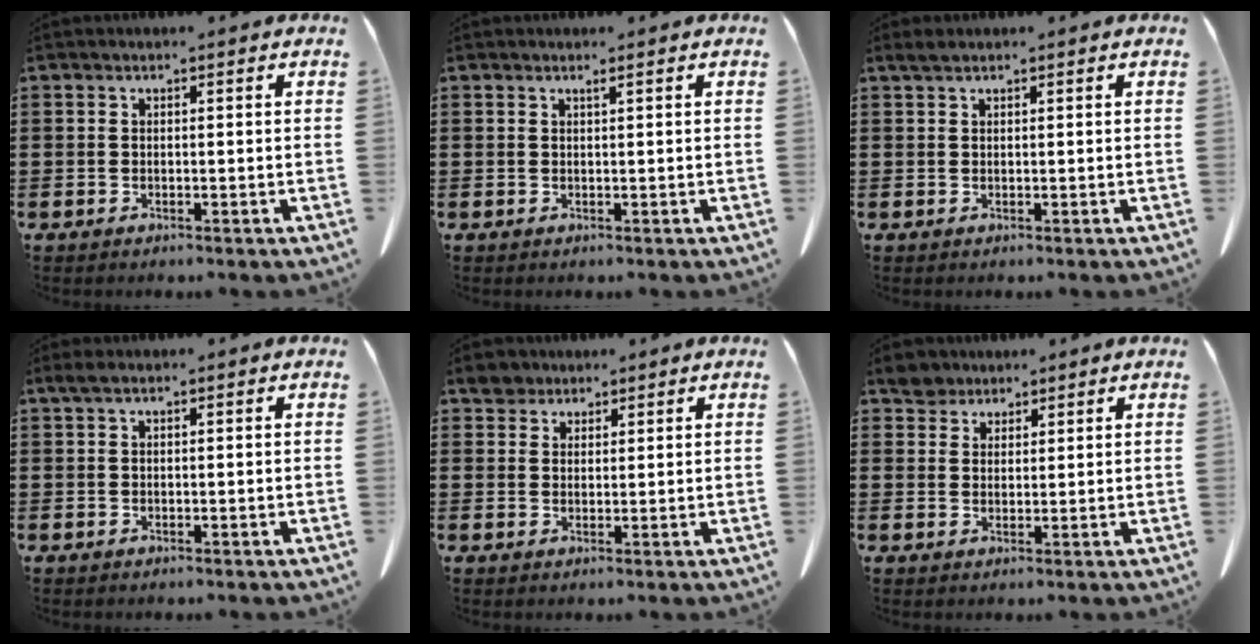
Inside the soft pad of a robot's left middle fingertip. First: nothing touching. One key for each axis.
{"total": 0.6, "fx": 0.5, "fy": -0.1, "fz": 0.4, "tx": -0.008, "ty": -0.002, "tz": 0.009}
{"total": 1.1, "fx": 0.8, "fy": 0.2, "fz": 0.7, "tx": -0.016, "ty": 0.001, "tz": 0.015}
{"total": 1.0, "fx": 0.4, "fy": 0.3, "fz": 0.8, "tx": -0.018, "ty": 0.003, "tz": 0.006}
{"total": 3.1, "fx": 2.6, "fy": 1.6, "fz": 0.6, "tx": -0.015, "ty": 0.005, "tz": 0.048}
{"total": 3.5, "fx": 3.1, "fy": 1.6, "fz": 0.5, "tx": -0.015, "ty": 0.000, "tz": 0.059}